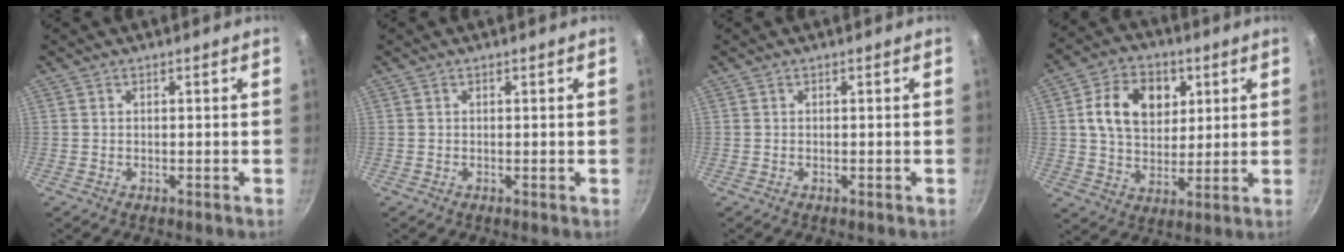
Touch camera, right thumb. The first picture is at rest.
{"total": 0.0}
{"total": 0.0}
{"total": 13.3, "force": [3.7, 9.8, 8.3], "torque": [-0.111, -0.003, 0.056]}